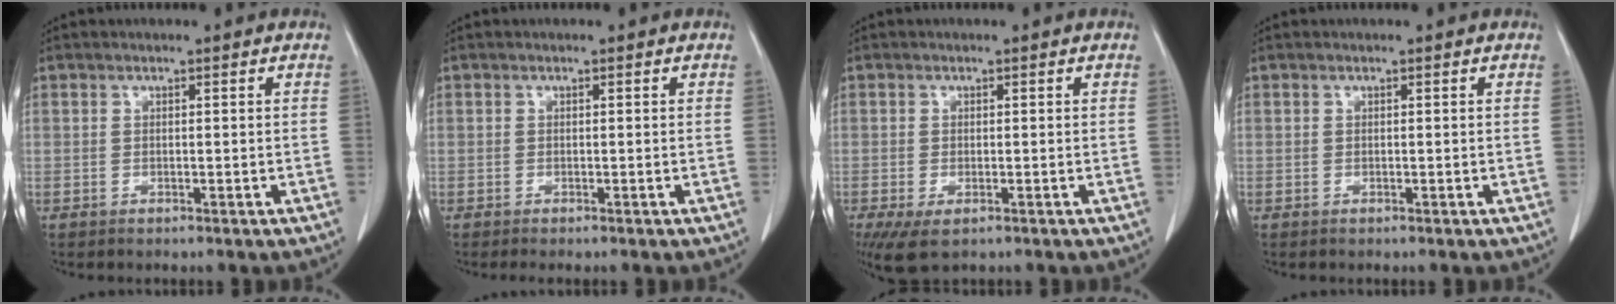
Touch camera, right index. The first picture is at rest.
{"total": 0.8, "force": [-0.6, 0.0, 0.5], "torque": [-0.010, -0.001, -0.009]}
{"total": 4.7, "force": [-2.8, 1.9, 3.3], "torque": [-0.060, -0.015, -0.044]}
{"total": 0.0}